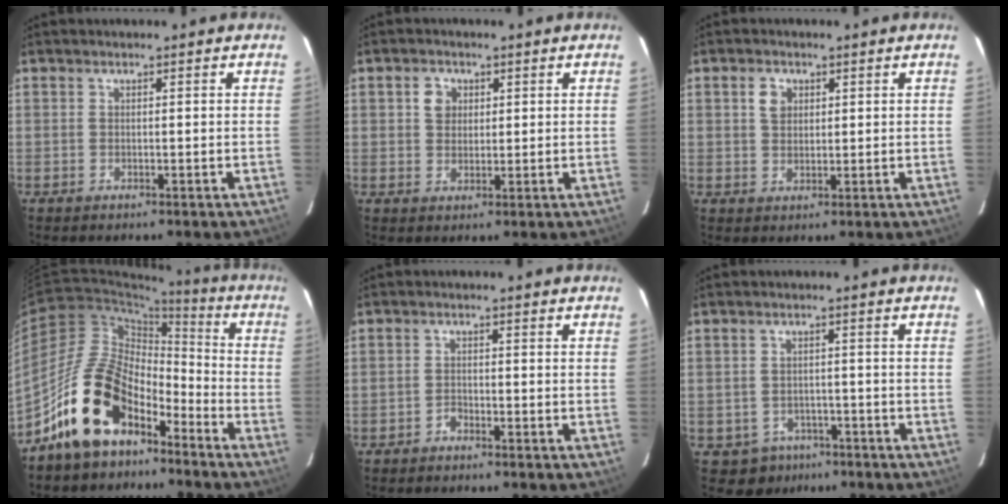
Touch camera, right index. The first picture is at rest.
{"total": 3.4, "force": [1.1, 3.0, 1.2], "torque": [-0.014, 0.013, 0.020]}
{"total": 3.2, "force": [1.2, 2.5, 1.6], "torque": [-0.024, 0.010, 0.023]}
{"total": 16.1, "force": [-10.5, 8.4, 8.9], "torque": [-0.165, 0.023, -0.184]}
{"total": 1.3, "force": [-1.1, 0.6, 0.1], "torque": [-0.002, 0.003, -0.023]}
{"total": 5.0, "force": [-3.2, 3.8, 0.4], "torque": [-0.021, 0.012, -0.039]}